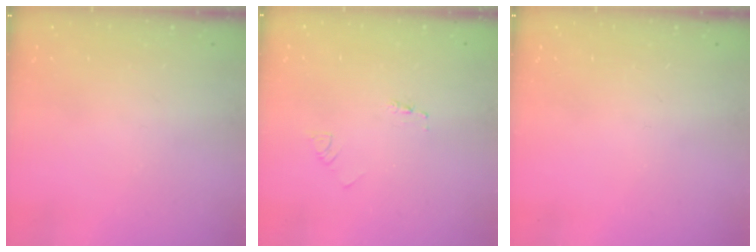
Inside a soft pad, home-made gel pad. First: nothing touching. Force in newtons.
{"total": 1.8, "press": 1.8, "slide": 0.2}
{"total": 0.0}